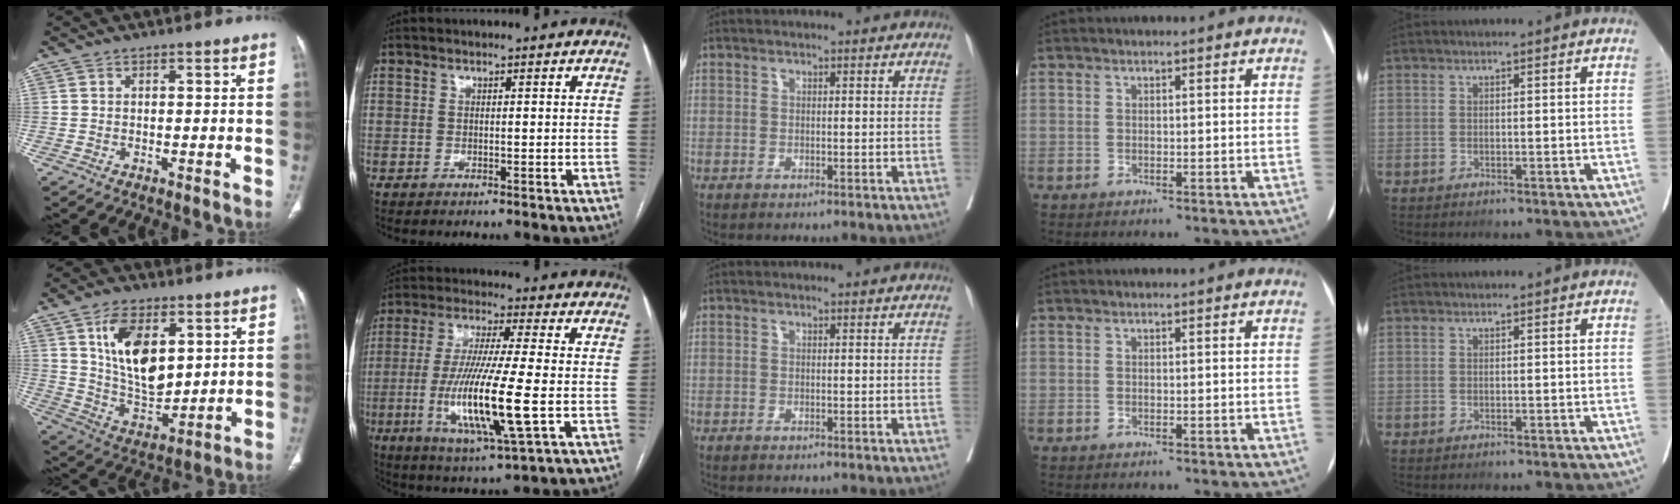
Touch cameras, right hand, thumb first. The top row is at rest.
{"thumb": {"total": 14.7, "force": [5.2, 8.1, 11.1], "torque": [-0.172, -0.029, 0.110]}, "index": {"total": 15.6, "force": [-3.2, 0.7, 15.3], "torque": [-0.307, -0.025, -0.061]}}